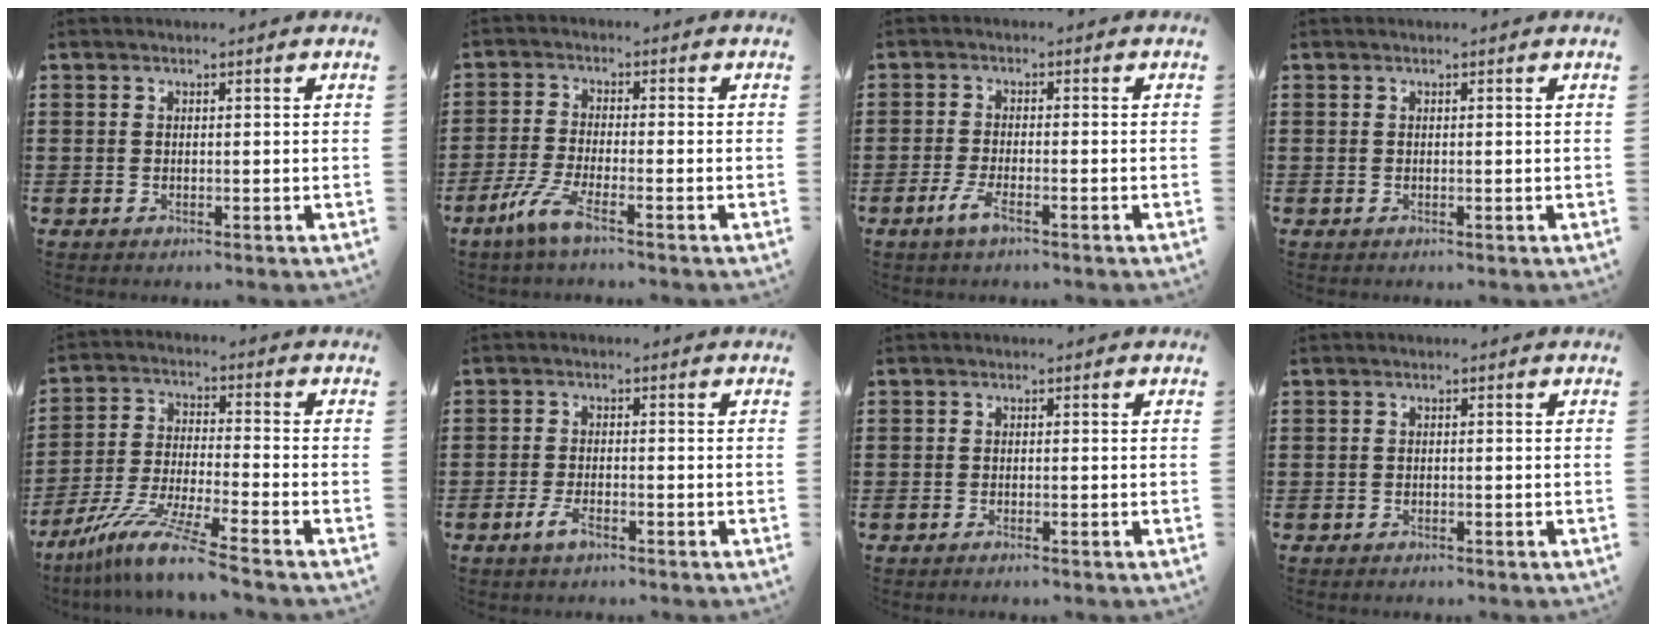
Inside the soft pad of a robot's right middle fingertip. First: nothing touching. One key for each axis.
{"total": 5.2, "fx": -3.0, "fy": 0.5, "fz": 4.2, "tx": -0.102, "ty": -0.016, "tz": -0.060}
{"total": 3.3, "fx": -1.7, "fy": 0.6, "fz": 2.7, "tx": -0.065, "ty": -0.007, "tz": -0.037}
{"total": 0.0}
{"total": 9.9, "fx": -8.1, "fy": -0.5, "fz": 5.7, "tx": -0.116, "ty": -0.008, "tz": -0.161}
{"total": 3.1, "fx": -1.7, "fy": 1.0, "fz": 2.4, "tx": -0.054, "ty": -0.003, "tz": -0.035}
{"total": 0.7, "fx": -0.6, "fy": -0.1, "fz": 0.4, "tx": -0.011, "ty": -0.005, "tz": -0.011}
{"total": 0.7, "fx": -0.6, "fy": 0.2, "fz": 0.1, "tx": -0.003, "ty": -0.001, "tz": -0.013}